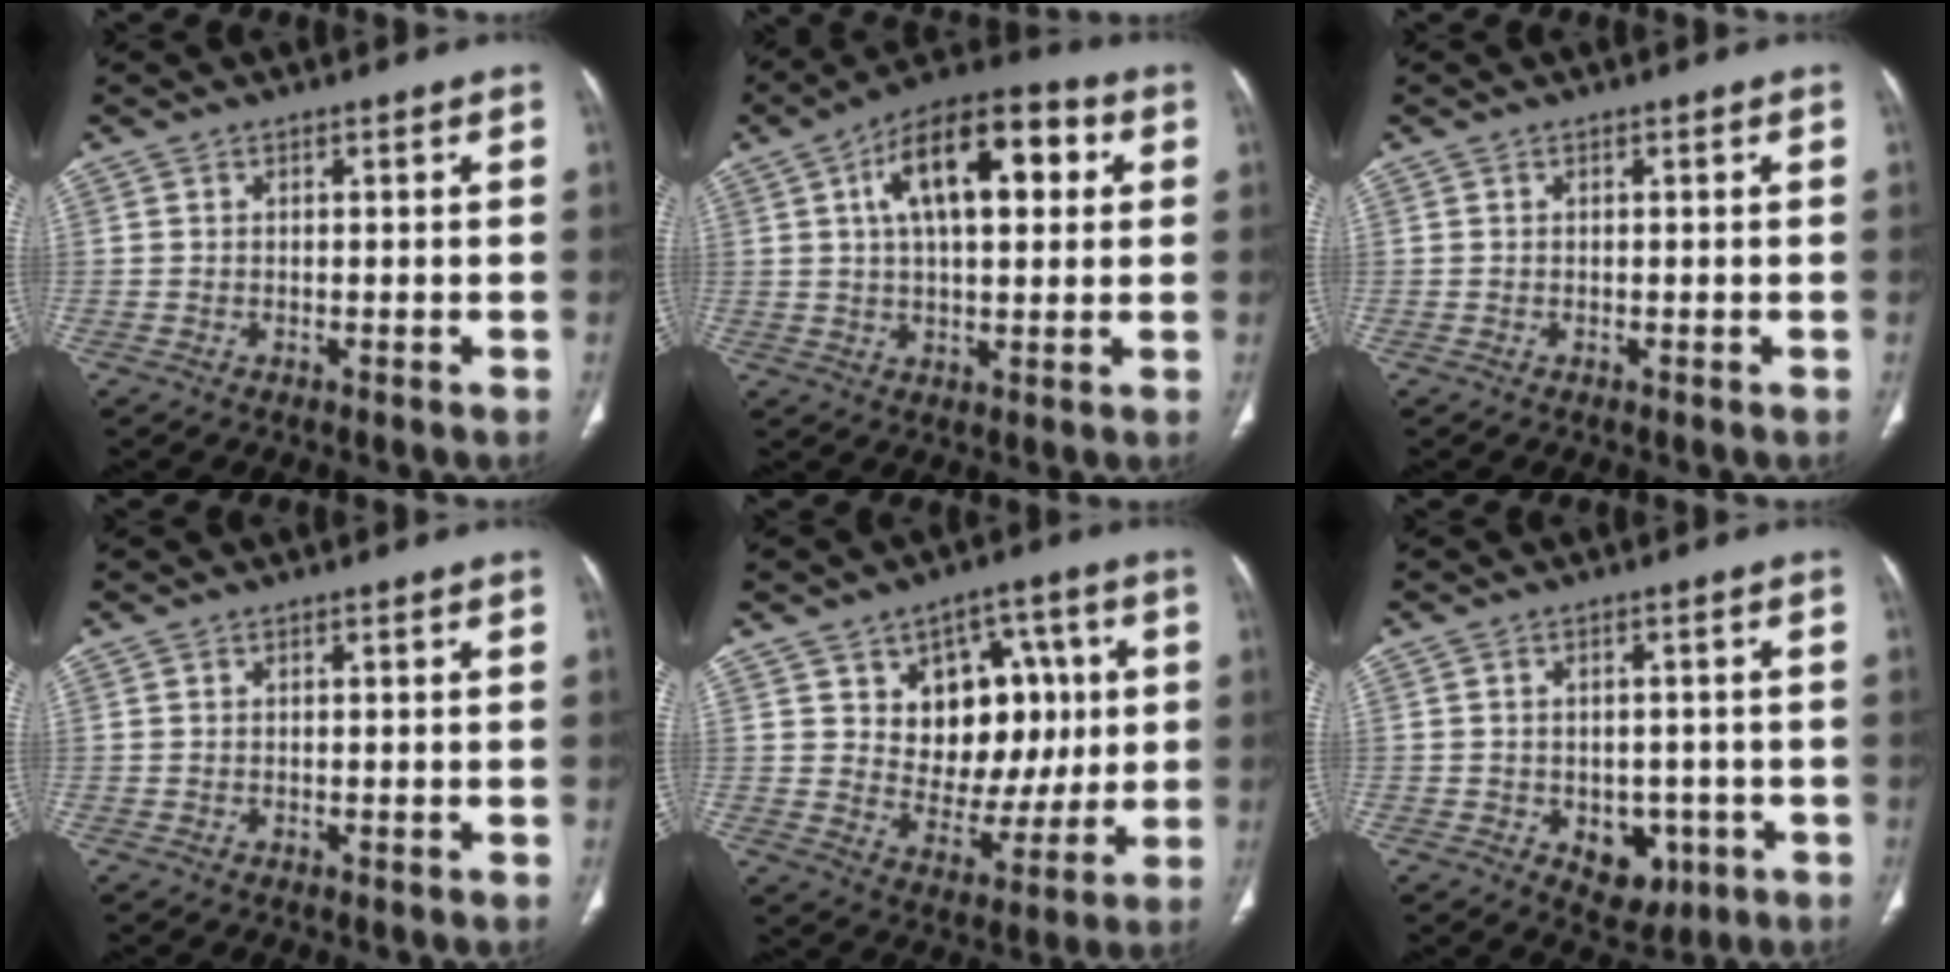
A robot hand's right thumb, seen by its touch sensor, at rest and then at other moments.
{"total": 17.0, "force": [4.8, 7.9, 14.2], "torque": [-0.204, 0.018, 0.070]}
{"total": 0.0}
{"total": 0.0}
{"total": 15.8, "force": [3.7, 11.0, 10.7], "torque": [-0.090, -0.009, 0.067]}
{"total": 7.0, "force": [-2.2, 5.1, 4.2], "torque": [-0.023, 0.011, -0.017]}